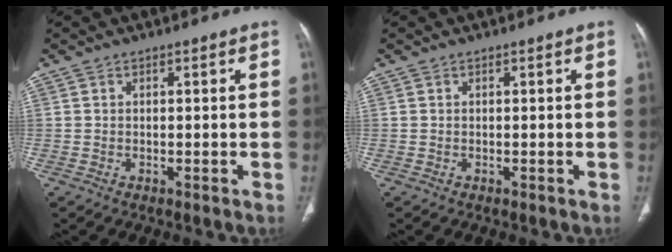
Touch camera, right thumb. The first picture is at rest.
{"total": 0.0}